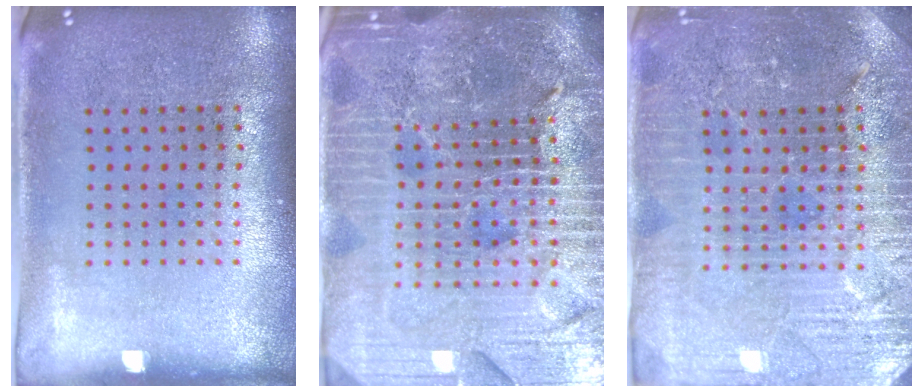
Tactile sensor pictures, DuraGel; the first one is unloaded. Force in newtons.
{"total": 6.5, "press": 5.7, "slide": 3.0}
{"total": 4.3, "press": 4.0, "slide": 1.4}